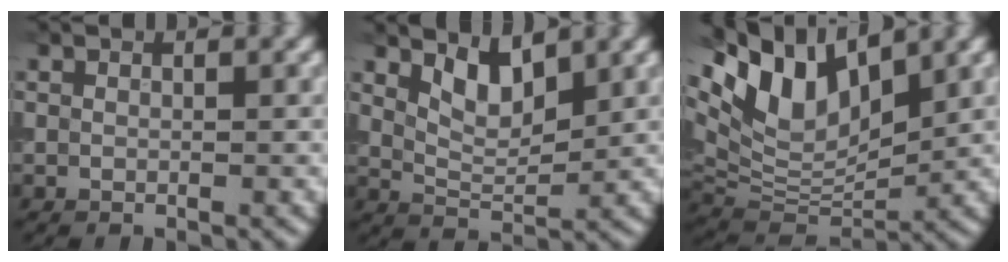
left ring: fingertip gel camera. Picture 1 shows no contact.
{"total": 3.4, "force": [2.0, 1.4, 2.4], "torque": [-0.046, -0.007, 0.040]}
{"total": 9.7, "force": [5.5, 4.9, 6.3], "torque": [-0.130, 0.007, 0.102]}